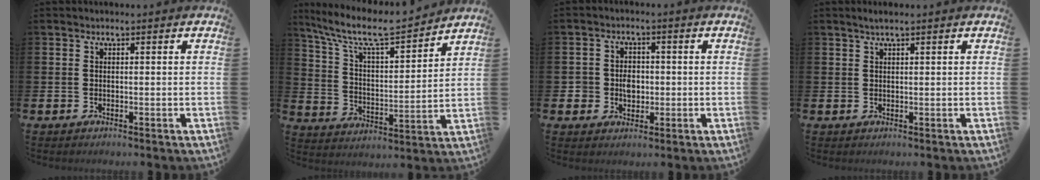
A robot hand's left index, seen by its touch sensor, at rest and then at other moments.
{"total": 9.6, "force": [8.4, 2.0, 4.1], "torque": [-0.112, -0.054, 0.144]}
{"total": 3.4, "force": [-0.2, 3.0, 1.5], "torque": [-0.029, 0.006, -0.011]}
{"total": 1.4, "force": [1.1, 0.1, 0.9], "torque": [-0.013, 0.001, 0.017]}